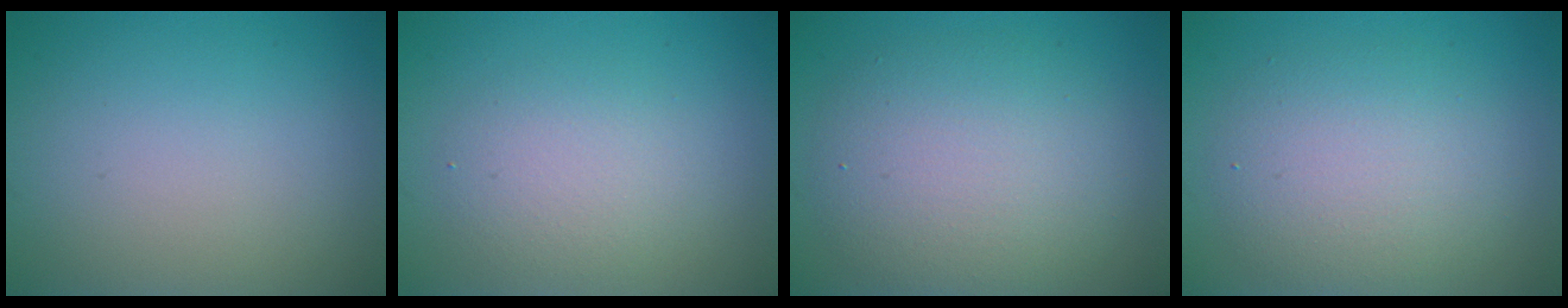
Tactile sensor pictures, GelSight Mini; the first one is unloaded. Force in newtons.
{"total": 2.9, "press": 2.9, "slide": 0.4}
{"total": 6.3, "press": 6.3, "slide": 0.2}
{"total": 5.0, "press": 5.0, "slide": 0.2}